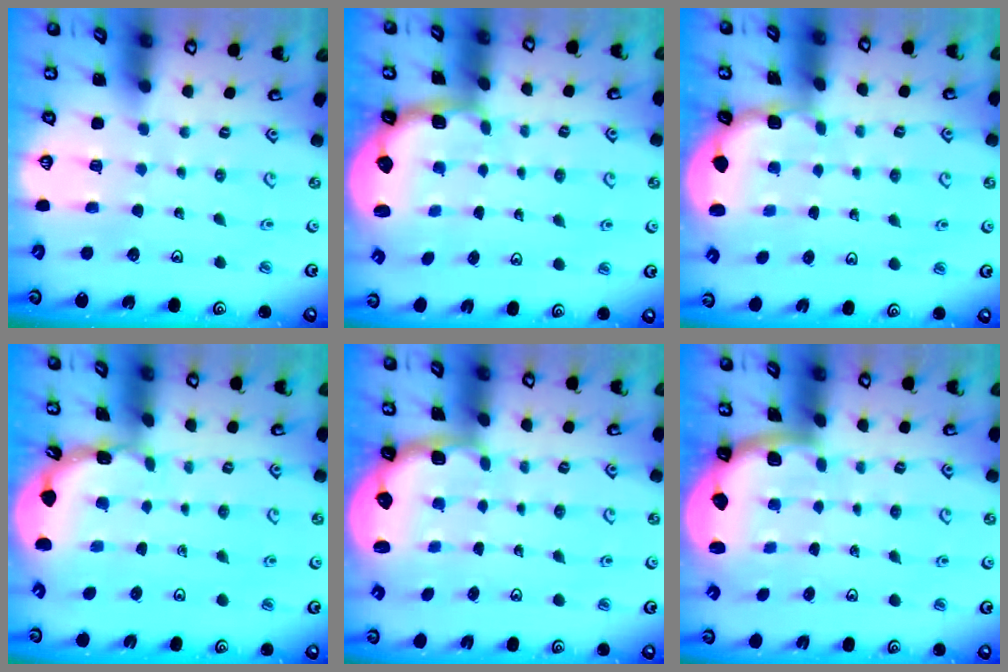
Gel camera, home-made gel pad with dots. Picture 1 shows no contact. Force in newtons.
{"total": 2.6, "press": 2.1, "slide": 1.7}
{"total": 2.0, "press": 1.8, "slide": 0.7}
{"total": 1.7, "press": 1.7, "slide": 0.1}
{"total": 2.6, "press": 2.0, "slide": 1.7}
{"total": 2.0, "press": 1.9, "slide": 0.5}